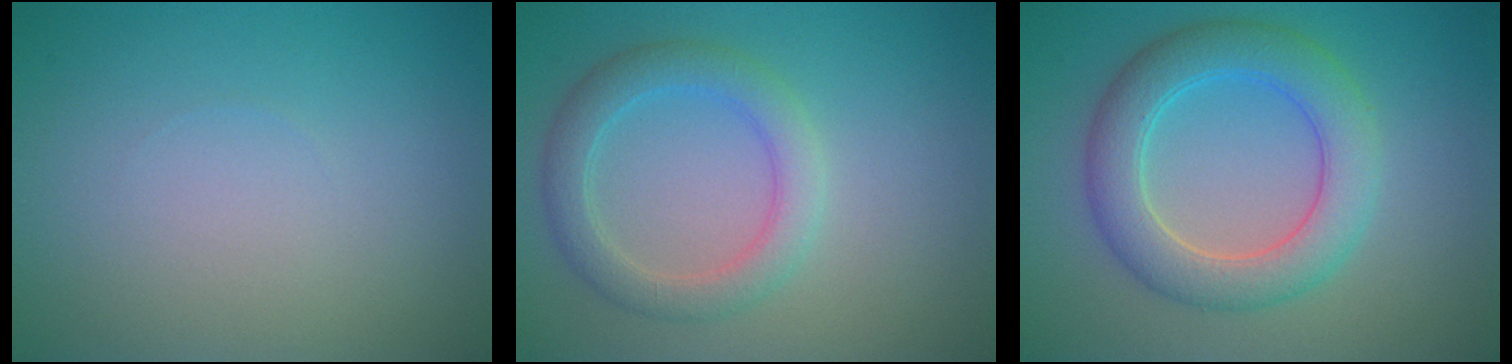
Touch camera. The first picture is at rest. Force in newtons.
{"total": 3.6, "press": 3.6, "slide": 0.1}
{"total": 5.6, "press": 5.6, "slide": 0.2}